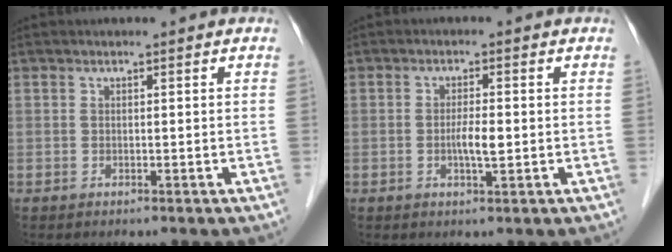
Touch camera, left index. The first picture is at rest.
{"total": 2.9, "force": [-0.4, 0.5, 2.9], "torque": [-0.055, -0.001, -0.007]}